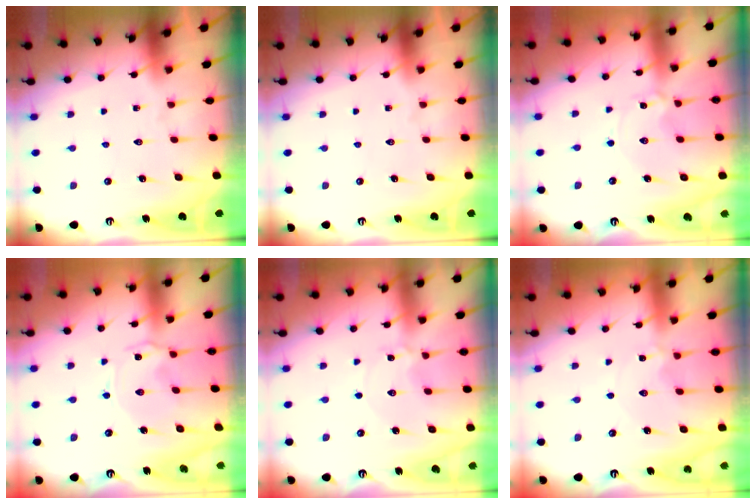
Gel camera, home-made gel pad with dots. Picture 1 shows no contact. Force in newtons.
{"total": 0.0}
{"total": 0.7, "press": 0.6, "slide": 0.1}
{"total": 0.6, "press": 0.6, "slide": 0.2}
{"total": 1.4, "press": 1.4, "slide": 0.1}
{"total": 0.8, "press": 0.7, "slide": 0.3}